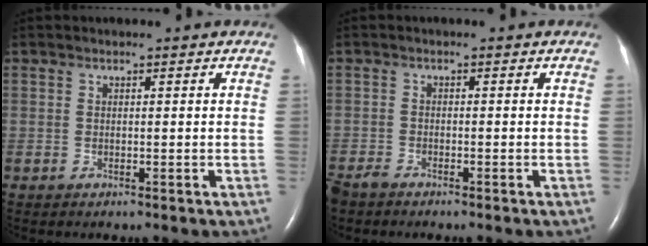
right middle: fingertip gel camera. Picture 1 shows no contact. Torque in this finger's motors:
{"motor_torque": [0.34, -0.45, 0.00, 0.02]}